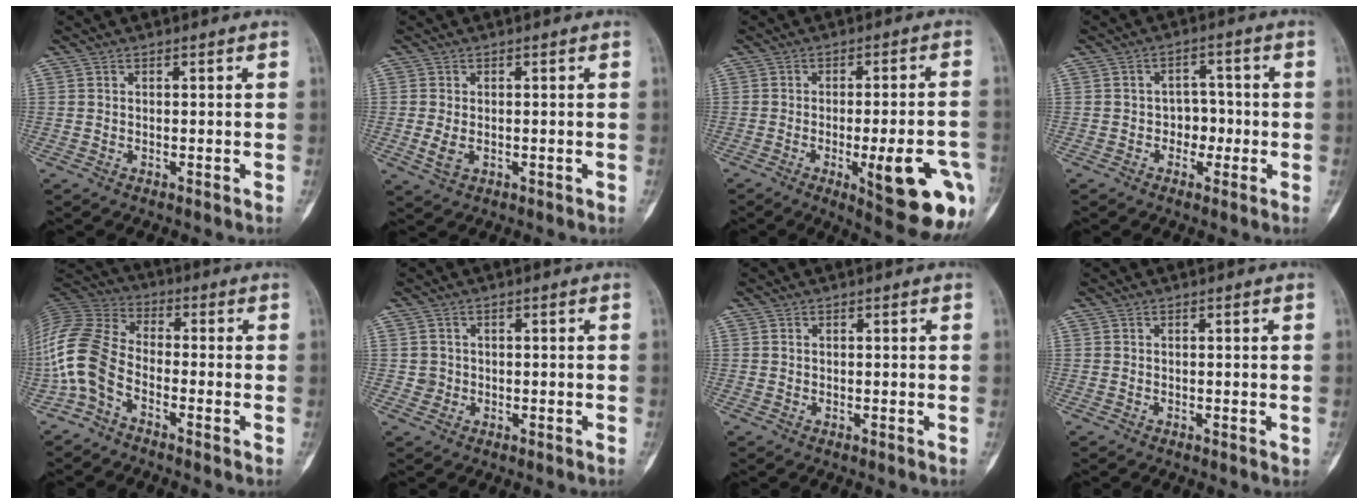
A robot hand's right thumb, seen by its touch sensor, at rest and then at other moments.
{"total": 3.0, "force": [-0.4, 2.0, 2.2], "torque": [-0.046, -0.004, -0.004]}
{"total": 16.8, "force": [-5.9, 4.3, 15.1], "torque": [-0.147, 0.014, -0.061]}
{"total": 4.2, "force": [-1.1, 3.4, 2.1], "torque": [0.006, 0.018, -0.028]}
{"total": 12.0, "force": [-4.7, 7.3, 8.3], "torque": [-0.181, 0.045, -0.110]}
{"total": 1.5, "force": [-0.2, 1.5, 0.0], "torque": [0.010, 0.008, -0.006]}
{"total": 0.0}
{"total": 0.0}